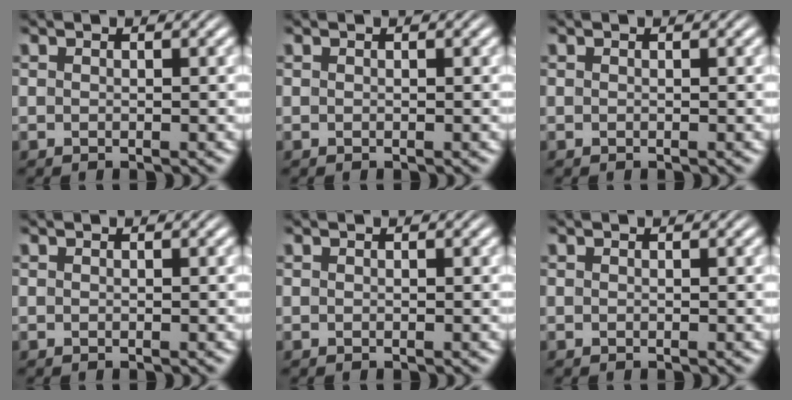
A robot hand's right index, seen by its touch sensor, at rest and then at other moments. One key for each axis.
{"total": 0.0}
{"total": 0.0}
{"total": 0.0}
{"total": 0.0}
{"total": 0.0}